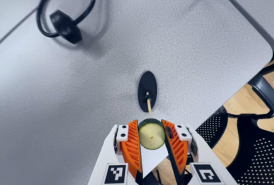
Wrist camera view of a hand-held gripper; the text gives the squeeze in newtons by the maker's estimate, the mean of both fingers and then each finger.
{"total": 8.1, "left": 8.1, "right": 8.1}